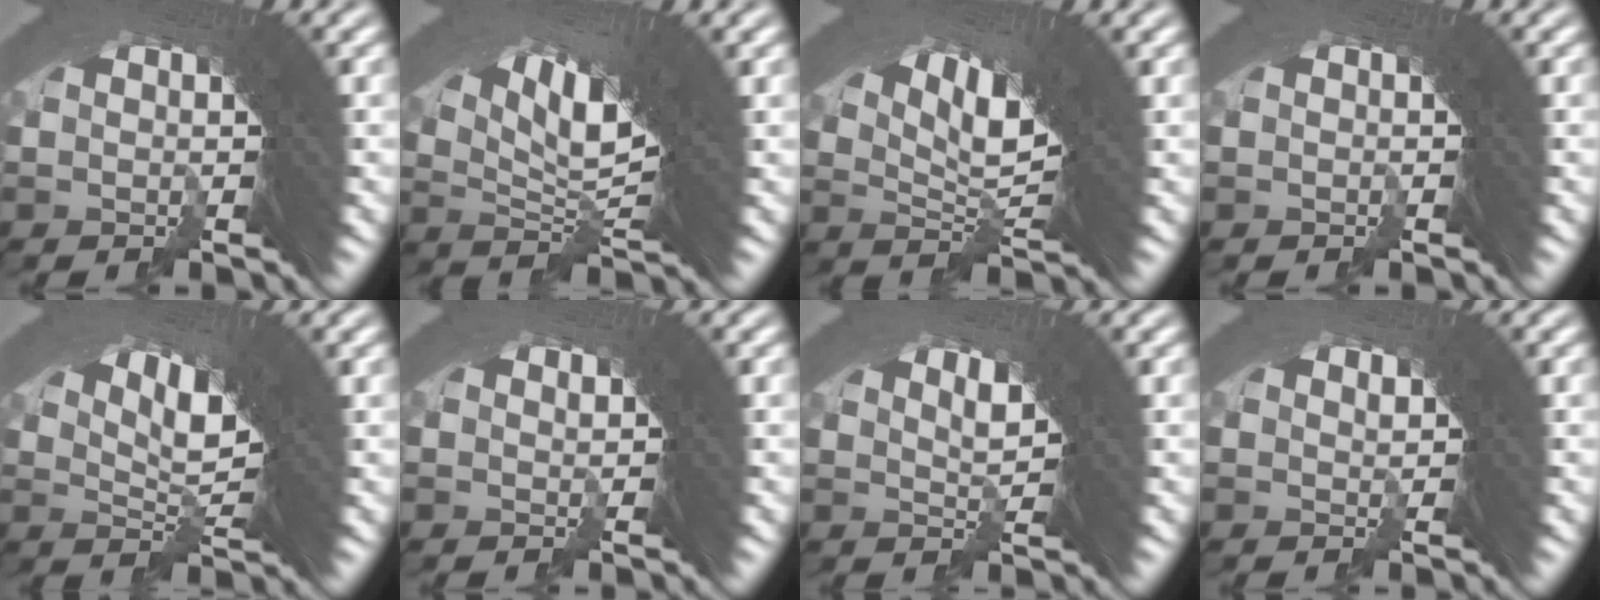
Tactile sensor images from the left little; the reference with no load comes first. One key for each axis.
{"total": 9.2, "fx": 1.6, "fy": 4.6, "fz": 7.9, "tx": -0.142, "ty": -0.010, "tz": 0.031}
{"total": 7.8, "fx": 1.2, "fy": 3.9, "fz": 6.6, "tx": -0.124, "ty": -0.015, "tz": 0.025}
{"total": 0.0}
{"total": 6.8, "fx": 1.2, "fy": 3.6, "fz": 5.7, "tx": -0.108, "ty": -0.013, "tz": 0.023}
{"total": 0.9, "fx": 0.3, "fy": 0.5, "fz": 0.6, "tx": -0.017, "ty": -0.006, "tz": 0.008}
{"total": 3.7, "fx": 0.8, "fy": 1.8, "fz": 3.1, "tx": -0.067, "ty": -0.012, "tz": 0.017}
{"total": 1.2, "fx": 0.3, "fy": 0.7, "fz": 0.9, "tx": -0.023, "ty": -0.008, "tz": 0.008}